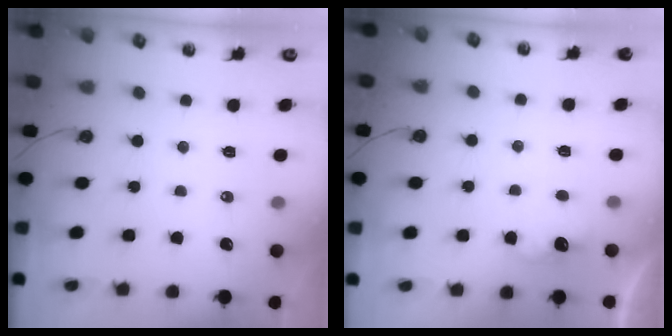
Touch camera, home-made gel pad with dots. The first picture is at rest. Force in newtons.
{"total": 2.8, "press": 2.7, "slide": 0.9}